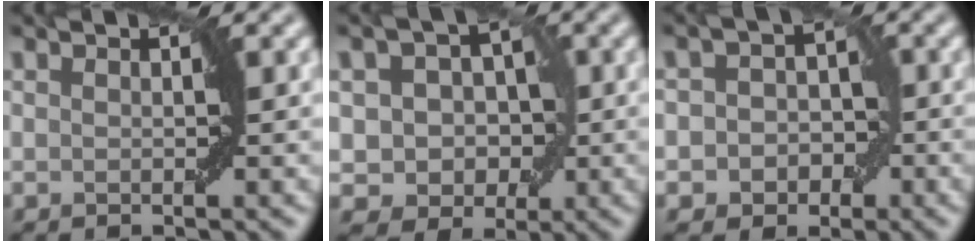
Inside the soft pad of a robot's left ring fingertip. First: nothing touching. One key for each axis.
{"total": 4.6, "fx": 0.2, "fy": 4.0, "fz": 2.3, "tx": -0.011, "ty": 0.004, "tz": -0.010}
{"total": 4.3, "fx": -1.1, "fy": 3.9, "fz": 1.6, "tx": 0.006, "ty": 0.017, "tz": -0.031}